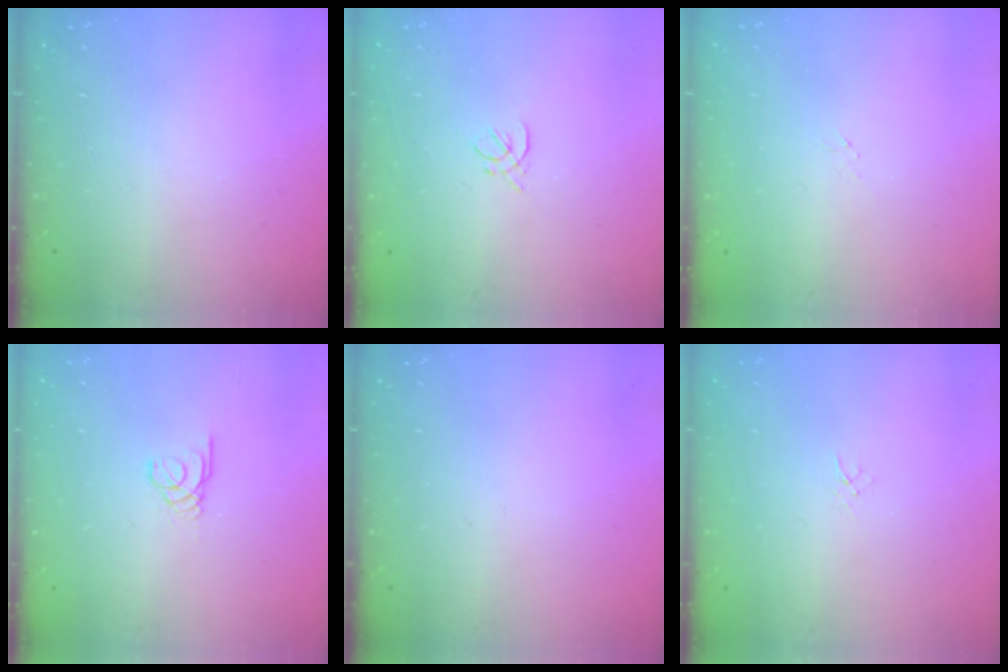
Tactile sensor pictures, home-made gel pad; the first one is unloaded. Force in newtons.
{"total": 2.1, "press": 2.0, "slide": 0.7}
{"total": 0.9, "press": 0.8, "slide": 0.4}
{"total": 1.7, "press": 1.7, "slide": 0.2}
{"total": 0.0}
{"total": 1.5, "press": 1.5, "slide": 0.1}